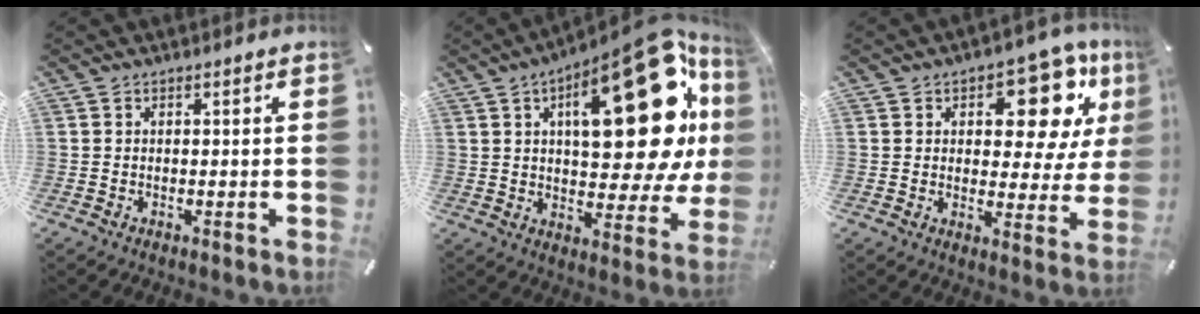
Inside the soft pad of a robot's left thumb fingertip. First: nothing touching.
{"total": 32.2, "force": [10.3, 13.8, 27.2], "torque": [-0.375, -0.068, 0.171]}
{"total": 16.1, "force": [8.5, 8.6, 10.6], "torque": [-0.132, -0.053, 0.140]}